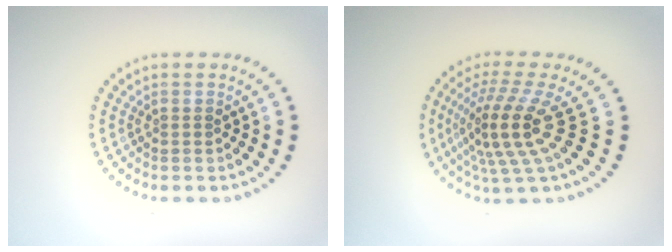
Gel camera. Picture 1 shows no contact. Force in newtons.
{"total": 5.1, "press": 3.6, "slide": 3.6}